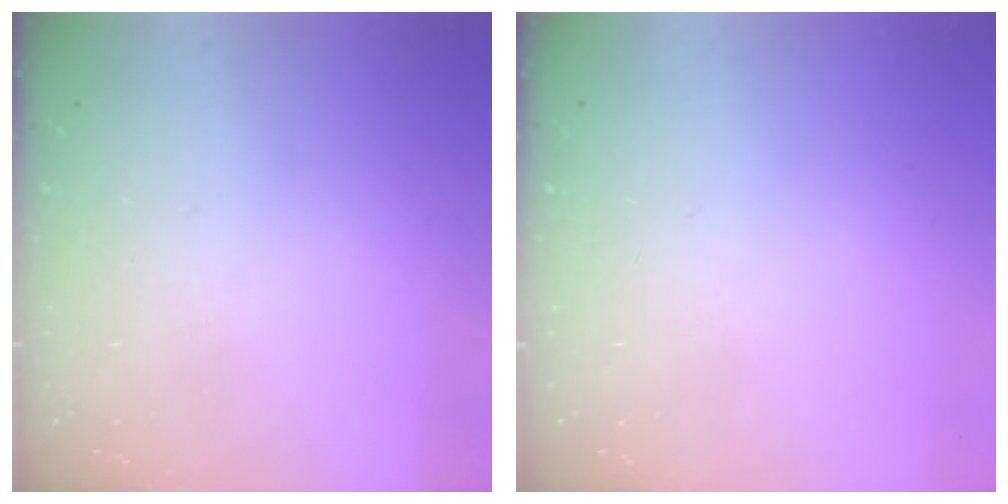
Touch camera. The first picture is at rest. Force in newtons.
{"total": 0.0}